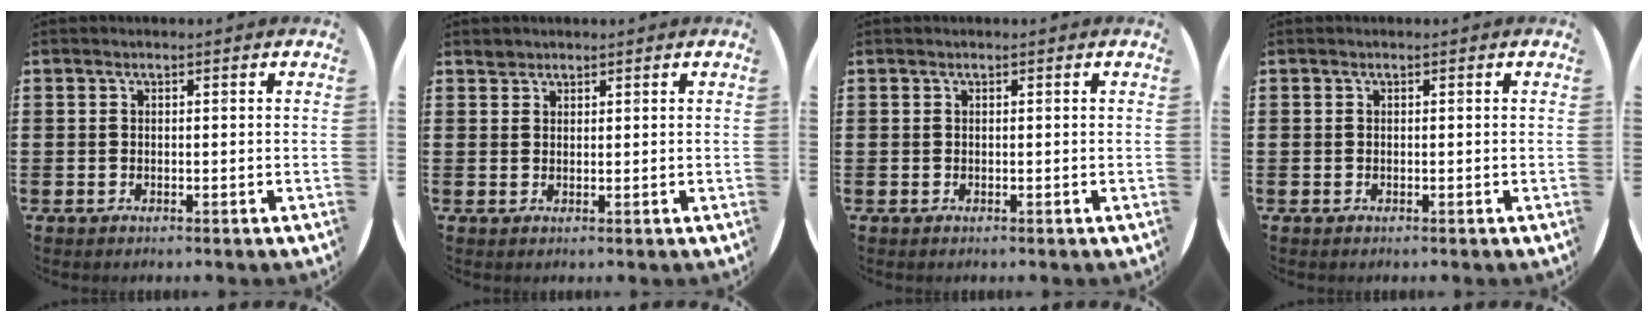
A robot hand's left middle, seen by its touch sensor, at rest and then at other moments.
{"total": 1.2, "force": [1.1, 0.5, 0.0], "torque": [0.006, -0.002, 0.021]}
{"total": 0.0}
{"total": 0.0}